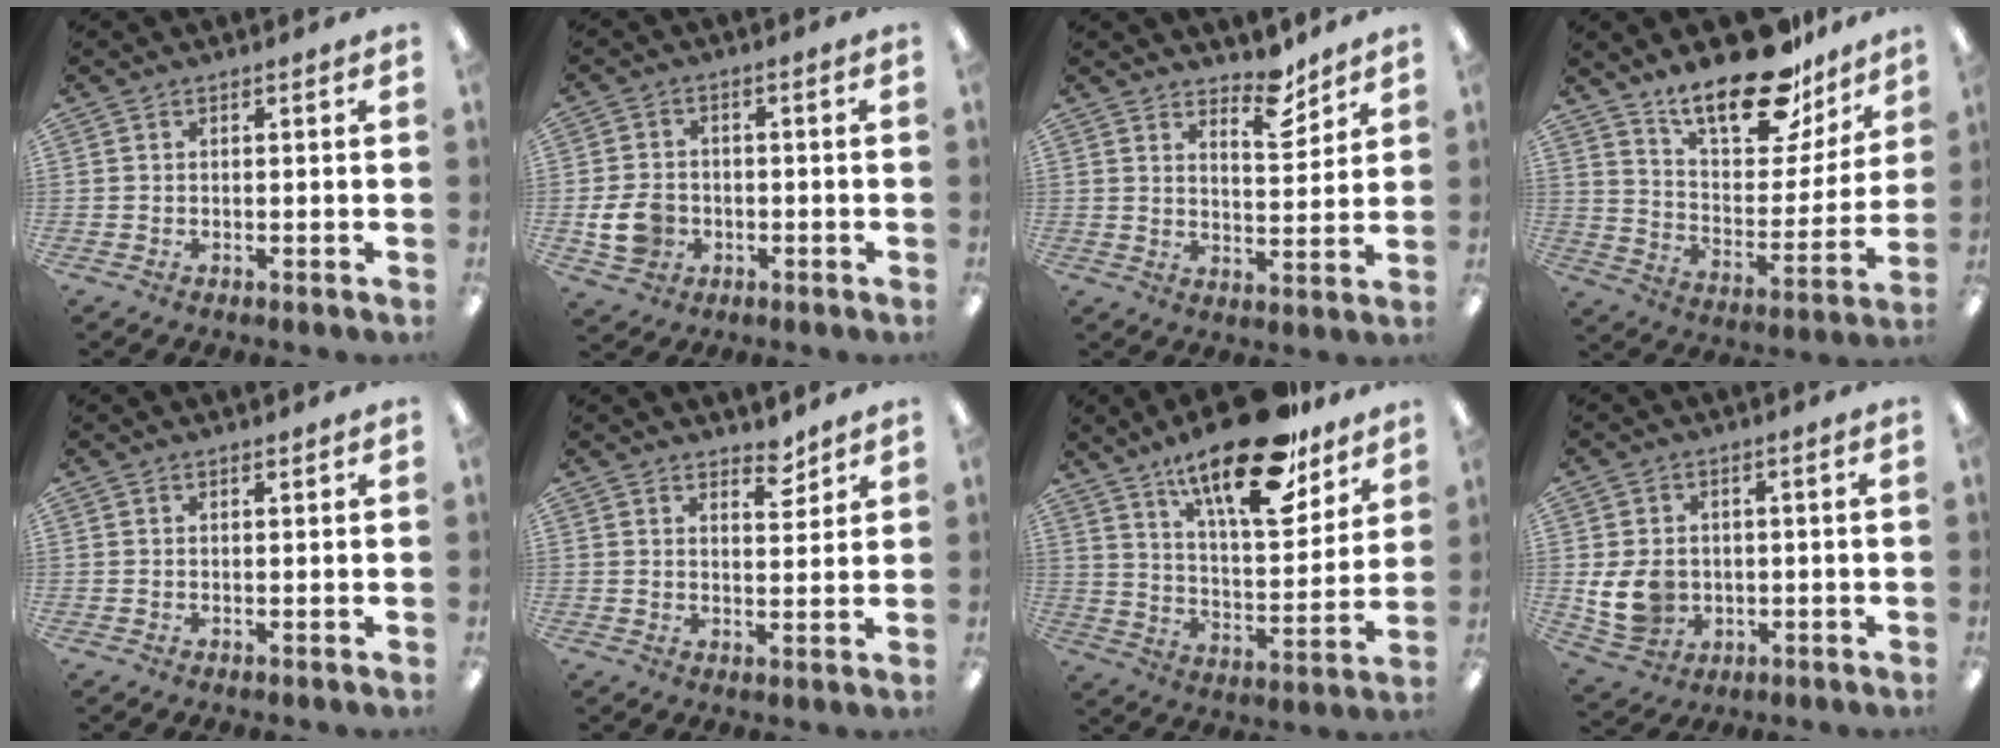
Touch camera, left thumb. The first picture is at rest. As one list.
[{"total": 7.5, "force": [-1.9, 6.0, 4.1], "torque": [-0.077, 0.006, -0.035]}, {"total": 8.0, "force": [6.5, 3.0, 3.6], "torque": [-0.033, -0.046, 0.108]}, {"total": 21.5, "force": [16.4, 8.3, 11.1], "torque": [-0.173, -0.109, 0.281]}, {"total": 0.6, "force": [0.5, 0.2, 0.1], "torque": [0.005, -0.003, 0.008]}, {"total": 4.7, "force": [4.1, 1.9, 1.3], "torque": [-0.002, -0.030, 0.070]}, {"total": 22.8, "force": [16.5, 7.5, 13.9], "torque": [-0.214, -0.104, 0.275]}, {"total": 9.1, "force": [-0.5, 7.6, 5.1], "torque": [-0.111, 0.009, -0.004]}]